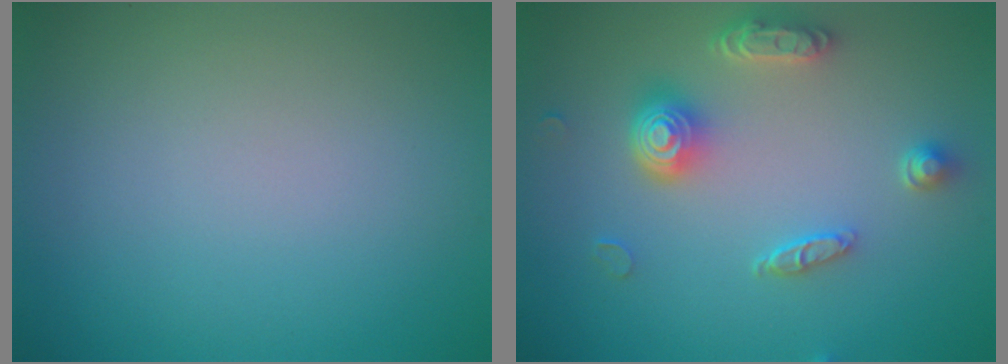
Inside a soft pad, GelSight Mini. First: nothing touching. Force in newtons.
{"total": 4.5, "press": 3.6, "slide": 2.7}